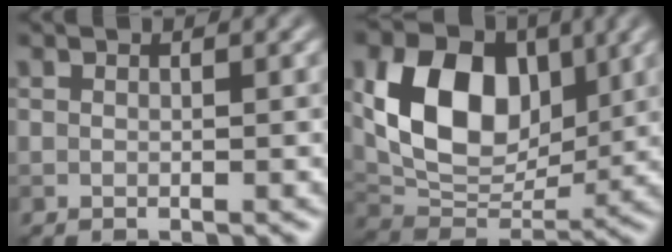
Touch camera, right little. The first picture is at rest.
{"total": 10.2, "force": [2.5, 7.1, 6.9], "torque": [-0.129, -0.004, 0.048]}